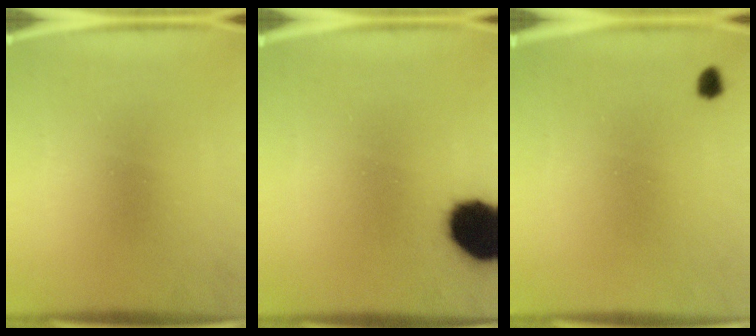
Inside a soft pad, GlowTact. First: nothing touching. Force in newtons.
{"total": 15.7}
{"total": 1.4}